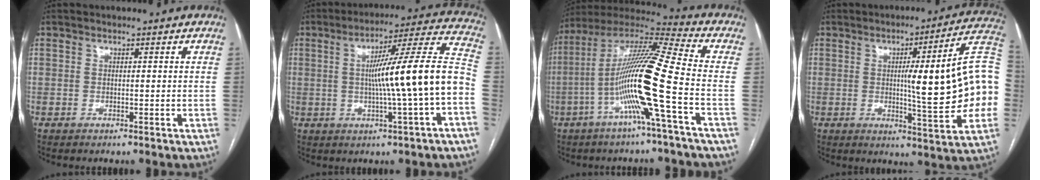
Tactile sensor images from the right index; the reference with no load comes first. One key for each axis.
{"total": 16.3, "fx": -1.9, "fy": -0.6, "fz": 16.1, "tx": -0.237, "ty": 0.022, "tz": -0.033}
{"total": 17.1, "fx": -4.8, "fy": -1.2, "fz": 16.4, "tx": -0.310, "ty": 0.002, "tz": -0.103}
{"total": 19.5, "fx": 0.0, "fy": 1.3, "fz": 19.5, "tx": -0.208, "ty": 0.024, "tz": 0.001}